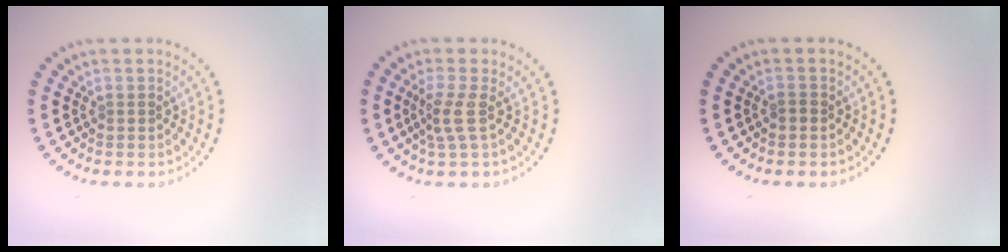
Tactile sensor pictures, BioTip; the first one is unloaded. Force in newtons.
{"total": 2.3, "press": 1.6, "slide": 1.5}
{"total": 0.7, "press": 0.7, "slide": 0.3}